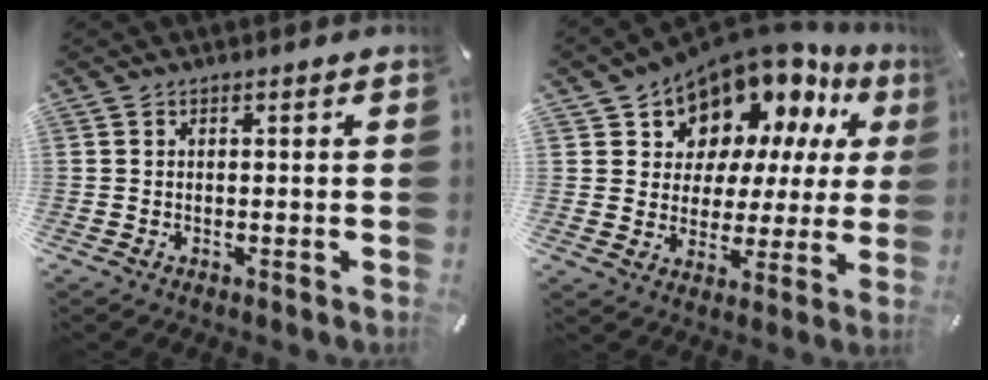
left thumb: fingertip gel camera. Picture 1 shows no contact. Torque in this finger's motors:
{"motor_torque": [2.42, 2.42, 2.21, -0.56, 0.34]}